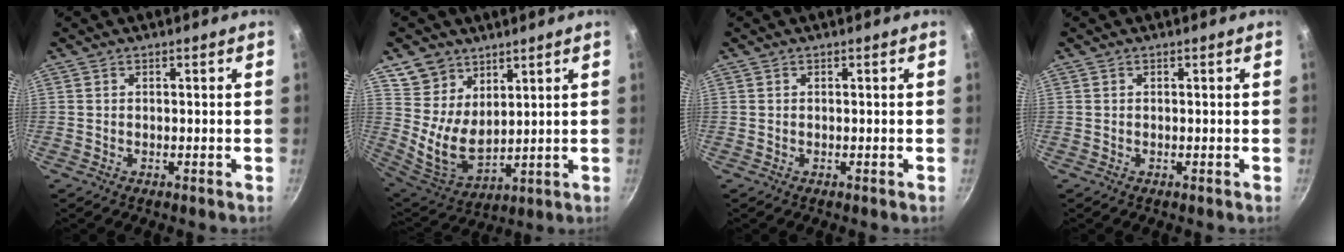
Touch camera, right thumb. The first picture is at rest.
{"total": 10.9, "force": [6.1, 7.7, 4.7], "torque": [-0.065, -0.038, 0.132]}
{"total": 0.0}
{"total": 0.0}